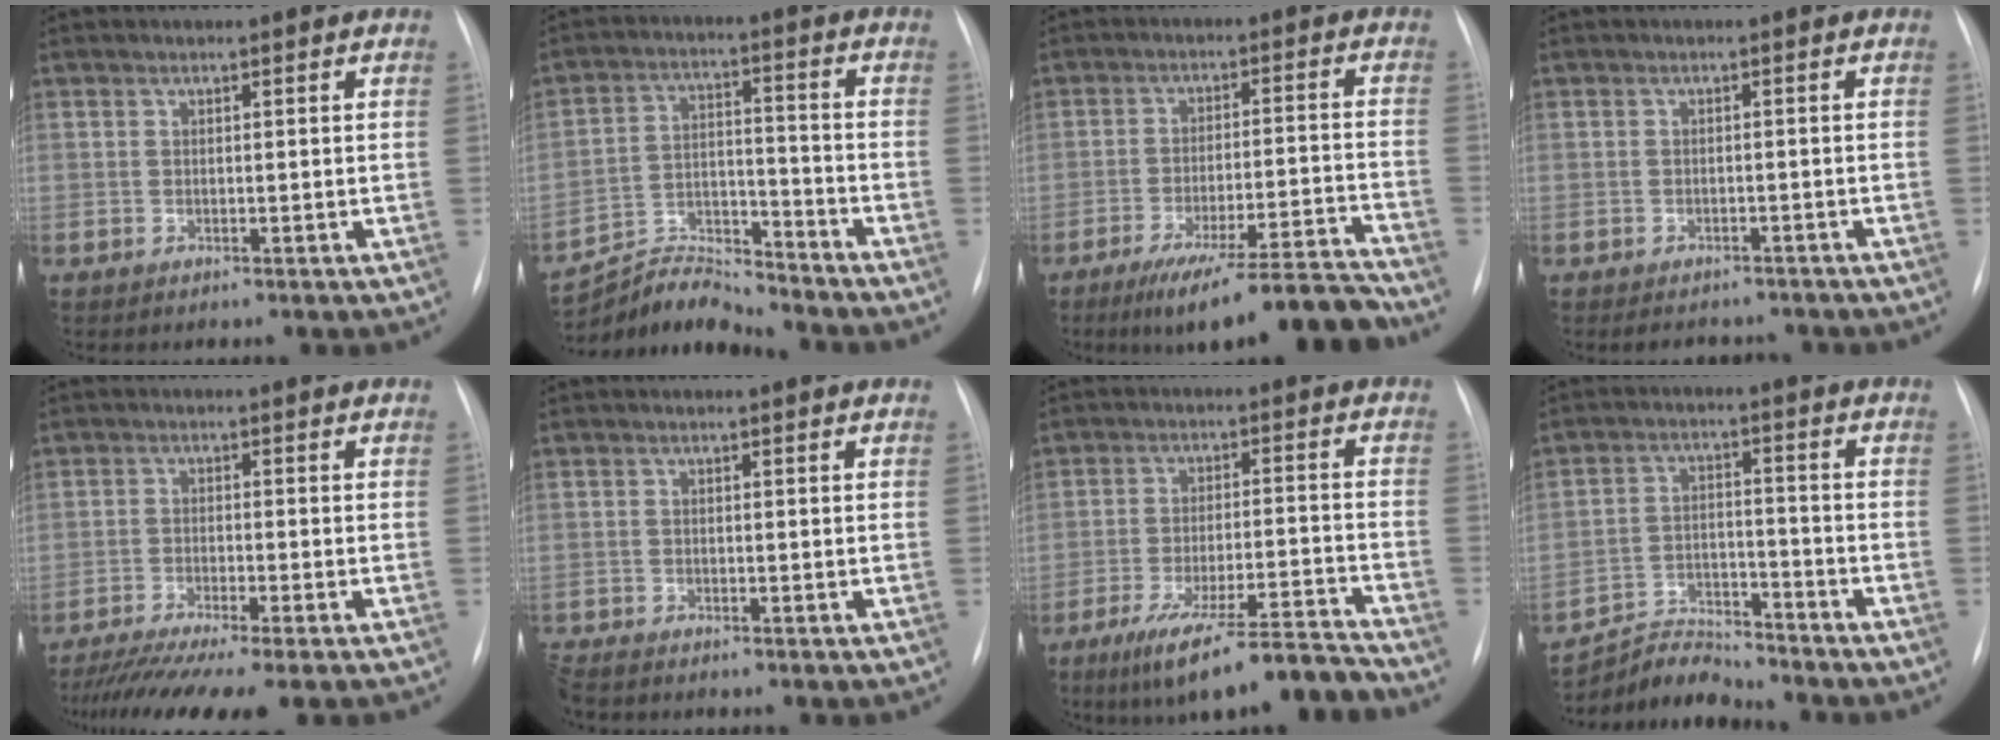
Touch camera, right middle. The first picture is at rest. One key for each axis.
{"total": 8.9, "fx": -8.9, "fy": 0.1, "fz": -0.4, "tx": 0.003, "ty": 0.030, "tz": -0.164}
{"total": 14.7, "fx": -12.8, "fy": -0.8, "fz": 7.1, "tx": -0.086, "ty": 0.009, "tz": -0.200}
{"total": 4.9, "fx": -4.4, "fy": 2.1, "fz": 1.0, "tx": -0.007, "ty": 0.005, "tz": -0.051}
{"total": 10.0, "fx": -8.2, "fy": -0.4, "fz": 5.8, "tx": -0.083, "ty": -0.024, "tz": -0.130}
{"total": 1.9, "fx": -1.8, "fy": 0.1, "fz": 0.4, "tx": -0.012, "ty": -0.010, "tz": -0.034}
{"total": 13.6, "fx": -11.5, "fy": -0.4, "fz": 7.3, "tx": -0.112, "ty": 0.001, "tz": -0.187}
{"total": 6.9, "fx": -6.9, "fy": 0.4, "fz": -0.8, "tx": 0.006, "ty": 0.011, "tz": -0.120}